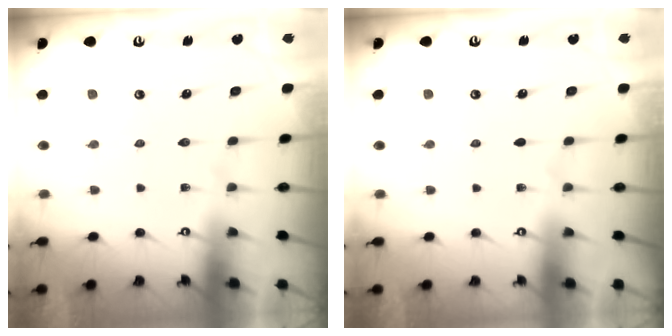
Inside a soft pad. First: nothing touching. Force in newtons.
{"total": 0.0}